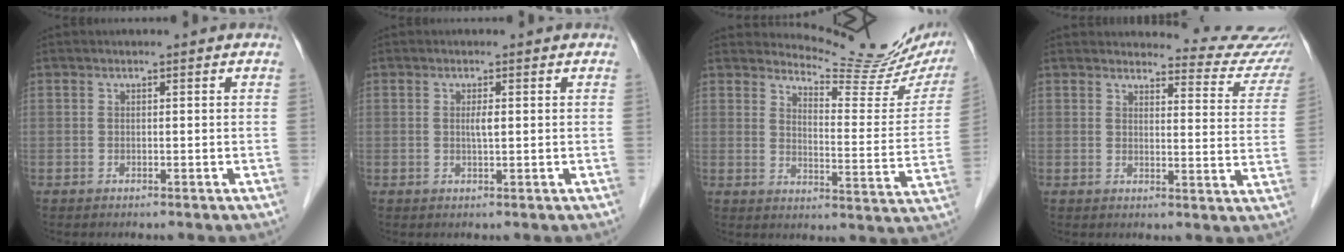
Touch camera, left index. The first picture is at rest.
{"total": 1.4, "force": [0.4, 0.1, 1.3], "torque": [-0.029, 0.001, 0.006]}
{"total": 14.6, "force": [14.2, 0.7, 3.5], "torque": [-0.050, -0.082, 0.169]}
{"total": 14.0, "force": [13.8, 2.0, 1.2], "torque": [0.019, -0.080, 0.124]}